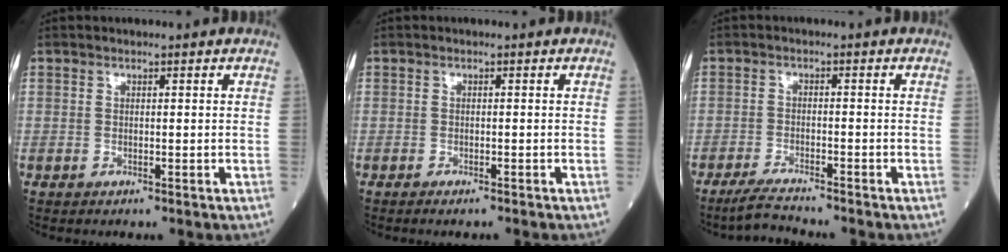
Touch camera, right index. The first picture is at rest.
{"total": 1.4, "force": [-1.2, 0.0, 0.8], "torque": [-0.012, -0.003, -0.015]}
{"total": 3.9, "force": [-3.7, -0.4, 1.3], "torque": [-0.031, -0.018, -0.071]}